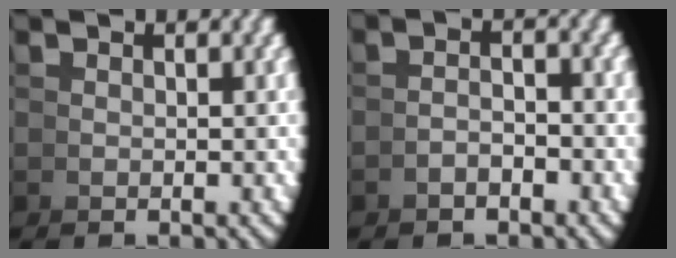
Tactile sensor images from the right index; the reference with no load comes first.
{"total": 1.5, "force": [-1.4, -0.3, 0.4], "torque": [0.012, 0.008, -0.029]}